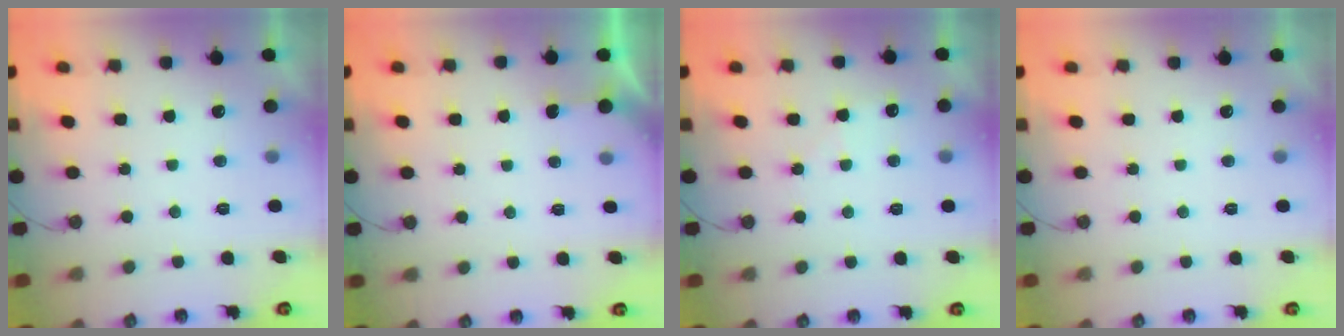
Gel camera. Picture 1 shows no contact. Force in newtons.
{"total": 3.0, "press": 3.0, "slide": 0.3}
{"total": 4.8, "press": 4.7, "slide": 0.8}
{"total": 0.0}